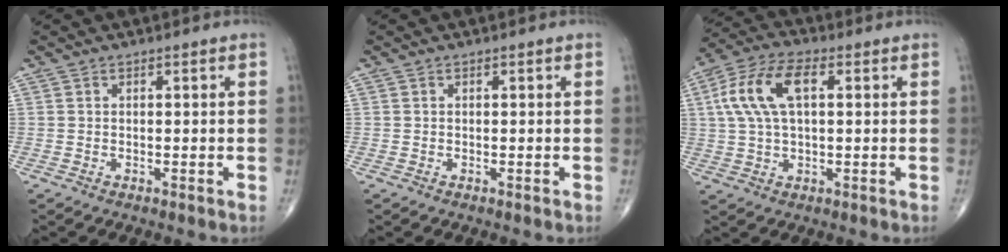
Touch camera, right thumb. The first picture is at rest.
{"total": 0.0}
{"total": 11.7, "force": [2.5, 5.8, 9.8], "torque": [-0.207, 0.024, 0.046]}